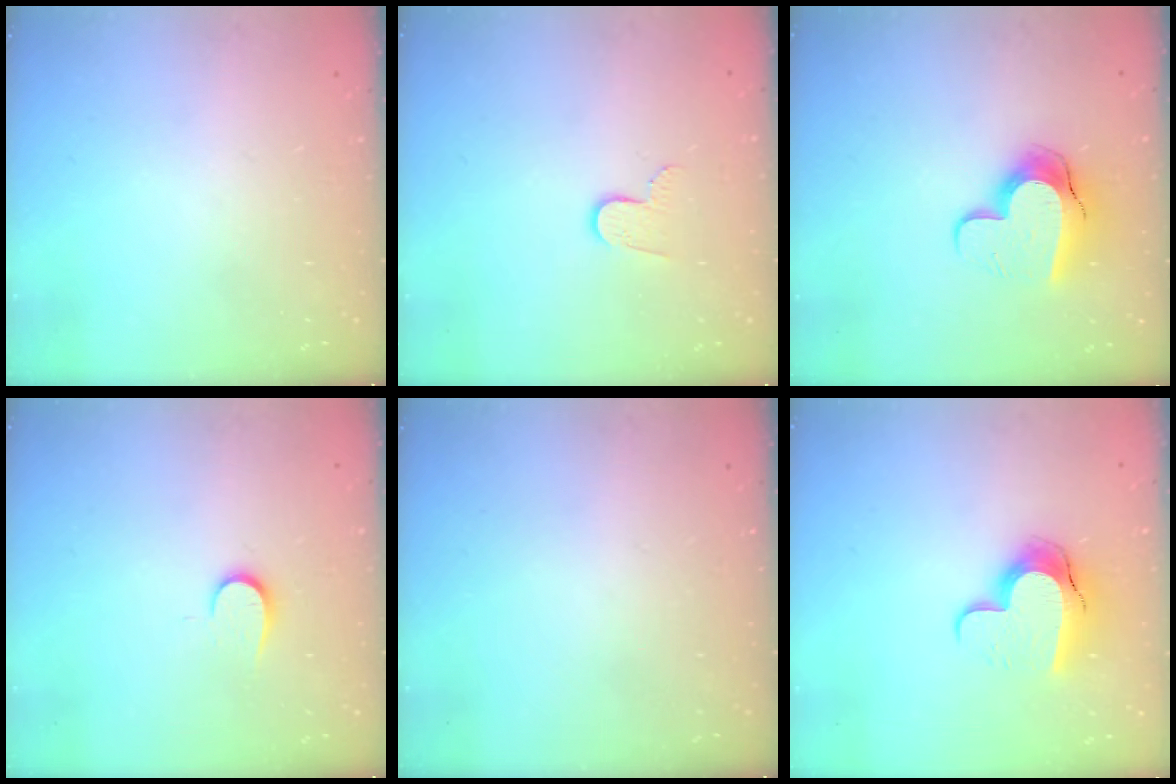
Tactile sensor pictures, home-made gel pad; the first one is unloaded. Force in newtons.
{"total": 6.0, "press": 6.0, "slide": 0.4}
{"total": 11.2, "press": 11.2, "slide": 1.0}
{"total": 6.2, "press": 6.2, "slide": 0.7}
{"total": 0.0}
{"total": 10.9, "press": 10.9, "slide": 1.0}